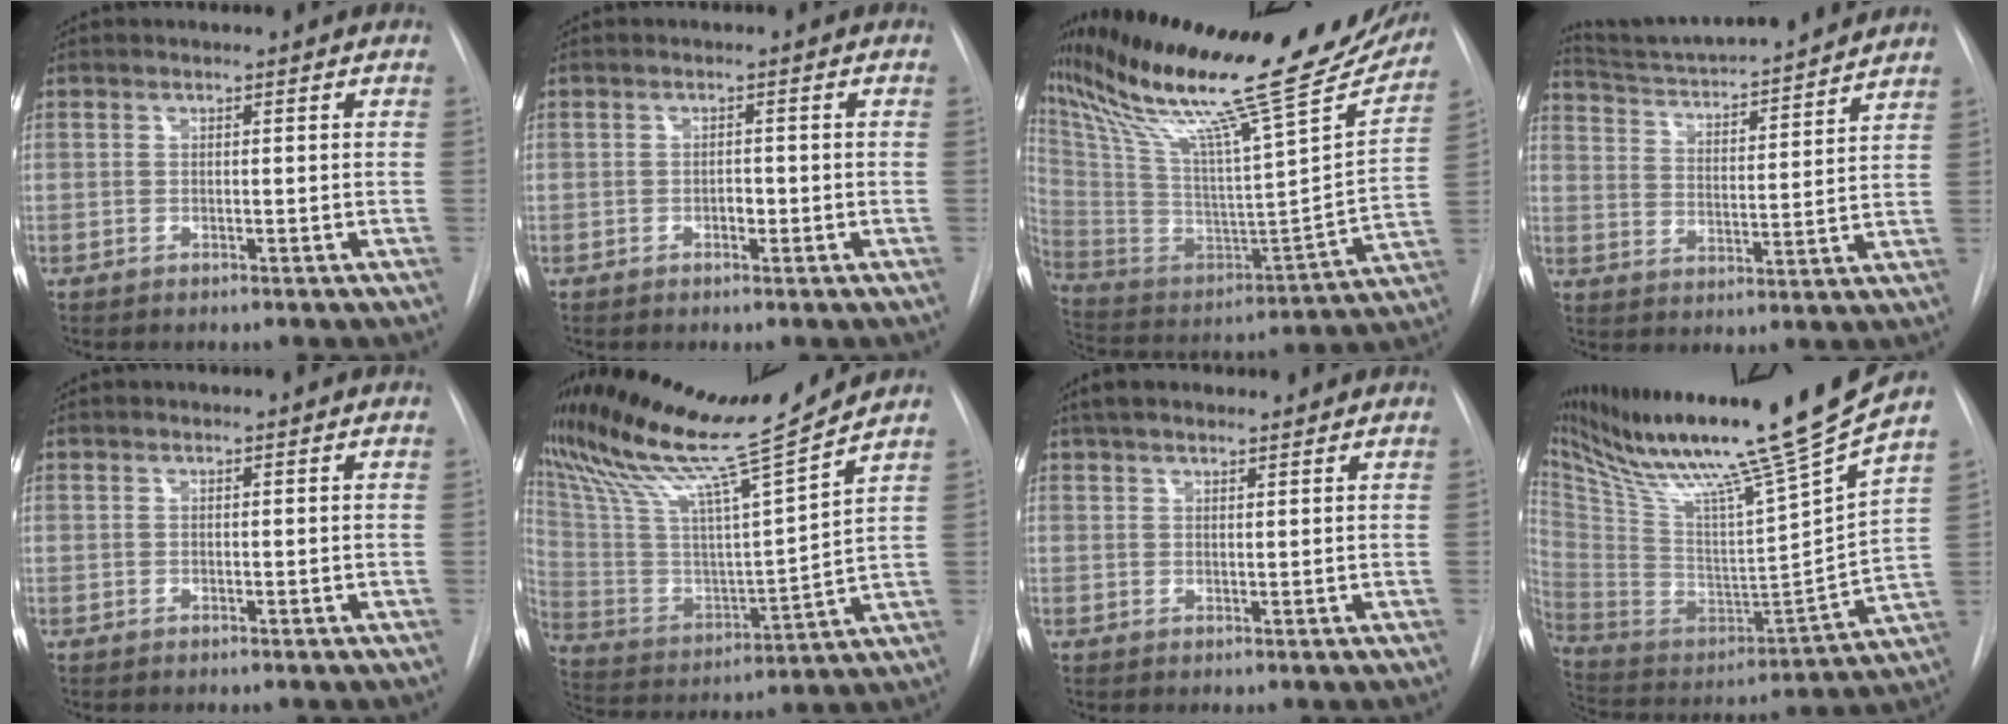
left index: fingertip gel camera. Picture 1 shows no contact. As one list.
[{"total": 1.2, "force": [-0.7, 0.7, 0.7], "torque": [-0.010, 0.000, -0.015]}, {"total": 32.8, "force": [26.7, 3.9, 18.7], "torque": [-0.331, -0.054, 0.395]}, {"total": 17.5, "force": [16.3, 0.8, 6.4], "torque": [-0.106, -0.005, 0.241]}, {"total": 0.0}, {"total": 18.6, "force": [16.5, -1.8, 8.3], "torque": [-0.168, -0.038, 0.286]}, {"total": 5.7, "force": [4.6, 1.9, 2.8], "torque": [-0.039, 0.030, 0.077]}, {"total": 28.0, "force": [21.8, -2.0, 17.5], "torque": [-0.297, -0.061, 0.353]}]